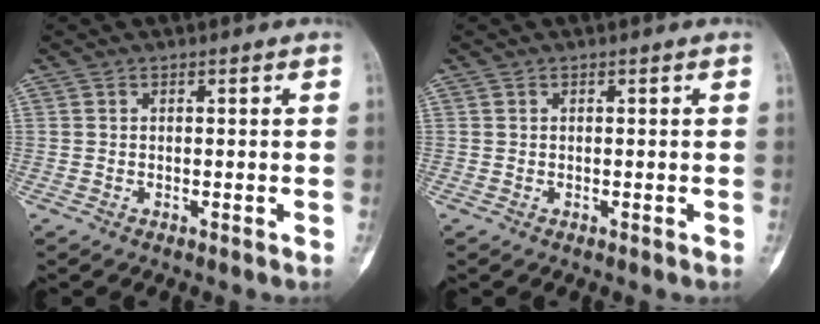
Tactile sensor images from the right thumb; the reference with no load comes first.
{"total": 0.0}